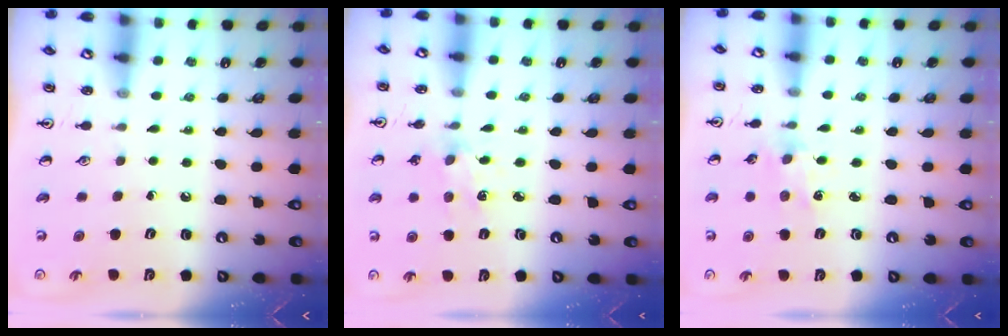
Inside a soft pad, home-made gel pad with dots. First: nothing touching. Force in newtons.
{"total": 2.5, "press": 2.5, "slide": 0.2}
{"total": 3.4, "press": 3.3, "slide": 0.5}